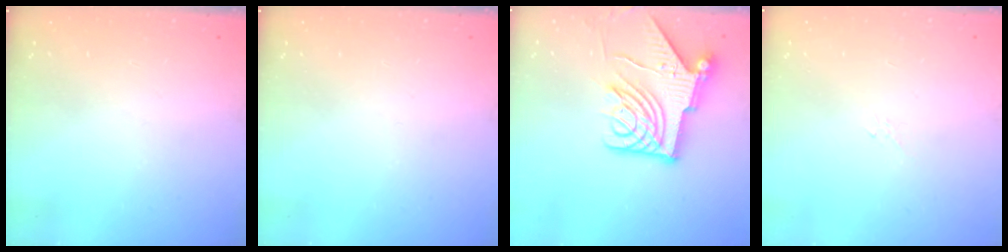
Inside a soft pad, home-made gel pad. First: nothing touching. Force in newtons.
{"total": 0.0}
{"total": 13.9, "press": 13.8, "slide": 1.6}
{"total": 2.1, "press": 2.0, "slide": 0.6}